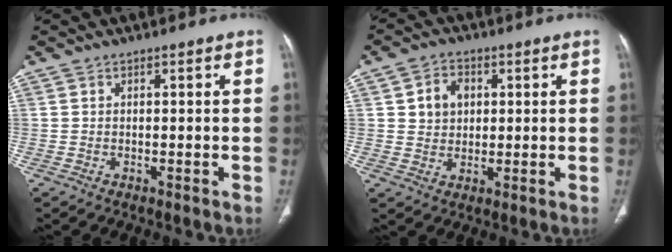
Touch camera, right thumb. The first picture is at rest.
{"total": 6.1, "force": [1.6, 5.0, 3.1], "torque": [-0.026, -0.004, 0.028]}